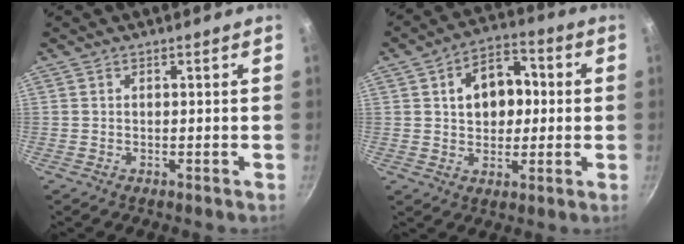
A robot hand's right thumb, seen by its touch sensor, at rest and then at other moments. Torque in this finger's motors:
{"motor_torque": [-0.46, 0.83, 0.25, 0.35, 0.20]}